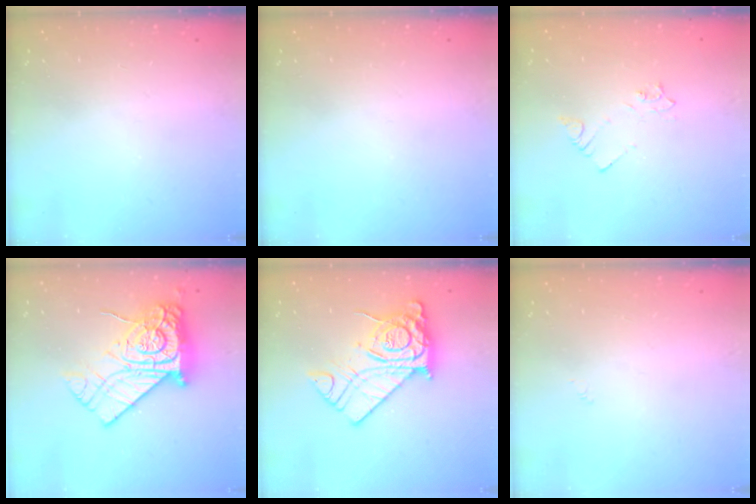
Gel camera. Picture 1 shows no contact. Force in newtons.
{"total": 0.0}
{"total": 2.5, "press": 2.4, "slide": 0.4}
{"total": 20.2, "press": 20.1, "slide": 1.9}
{"total": 14.9, "press": 14.8, "slide": 1.7}
{"total": 0.6, "press": 0.5, "slide": 0.2}